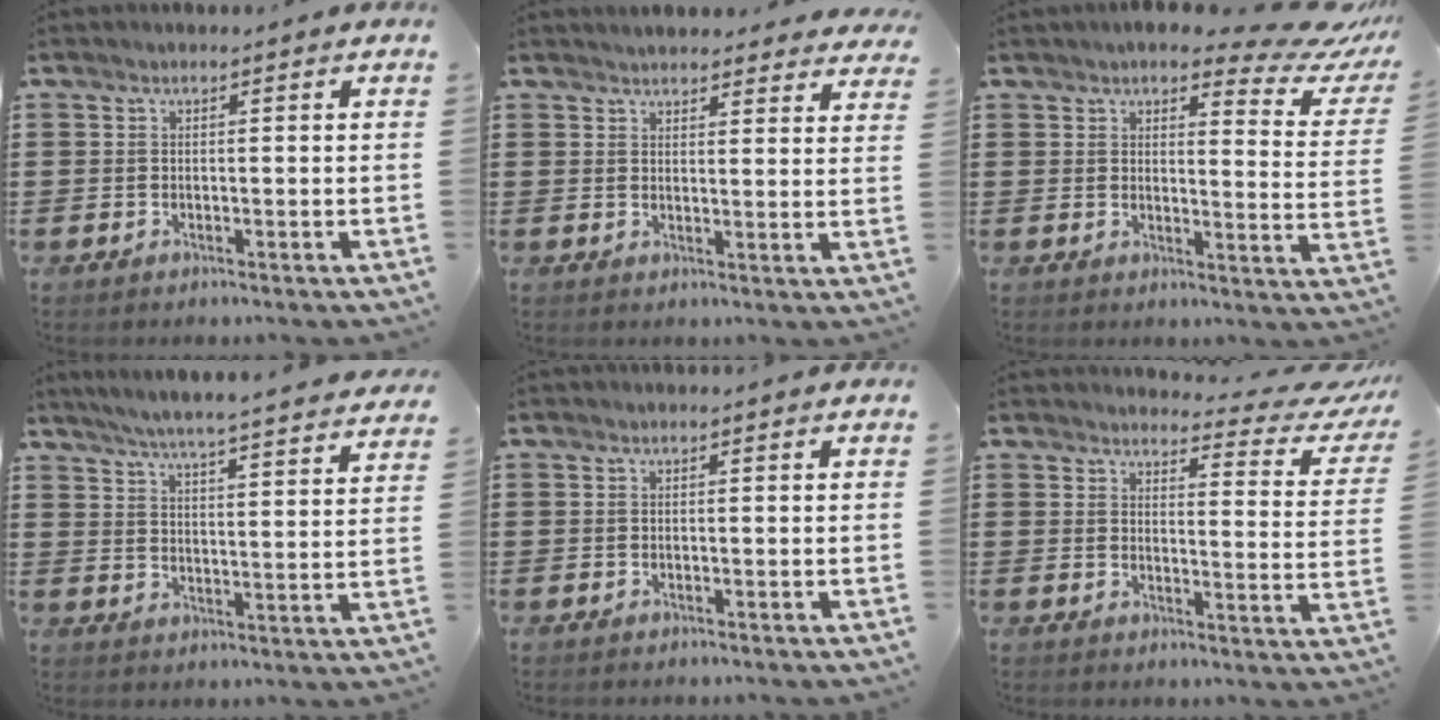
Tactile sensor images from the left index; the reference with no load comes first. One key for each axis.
{"total": 3.3, "fx": 3.2, "fy": 0.1, "fz": 0.1, "tx": -0.004, "ty": -0.015, "tz": 0.059}
{"total": 6.5, "fx": 5.4, "fy": 1.0, "fz": 3.5, "tx": -0.063, "ty": -0.030, "tz": 0.090}
{"total": 5.2, "fx": 4.8, "fy": -0.8, "fz": 1.6, "tx": -0.052, "ty": -0.038, "tz": 0.080}
{"total": 0.0}
{"total": 4.2, "fx": 3.7, "fy": 0.7, "fz": 1.8, "tx": -0.030, "ty": -0.032, "tz": 0.057}